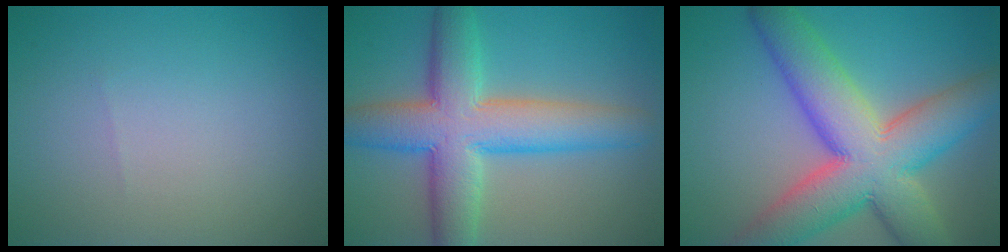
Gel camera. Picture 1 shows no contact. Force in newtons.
{"total": 9.4, "press": 9.4, "slide": 0.3}
{"total": 12.4, "press": 12.3, "slide": 0.7}